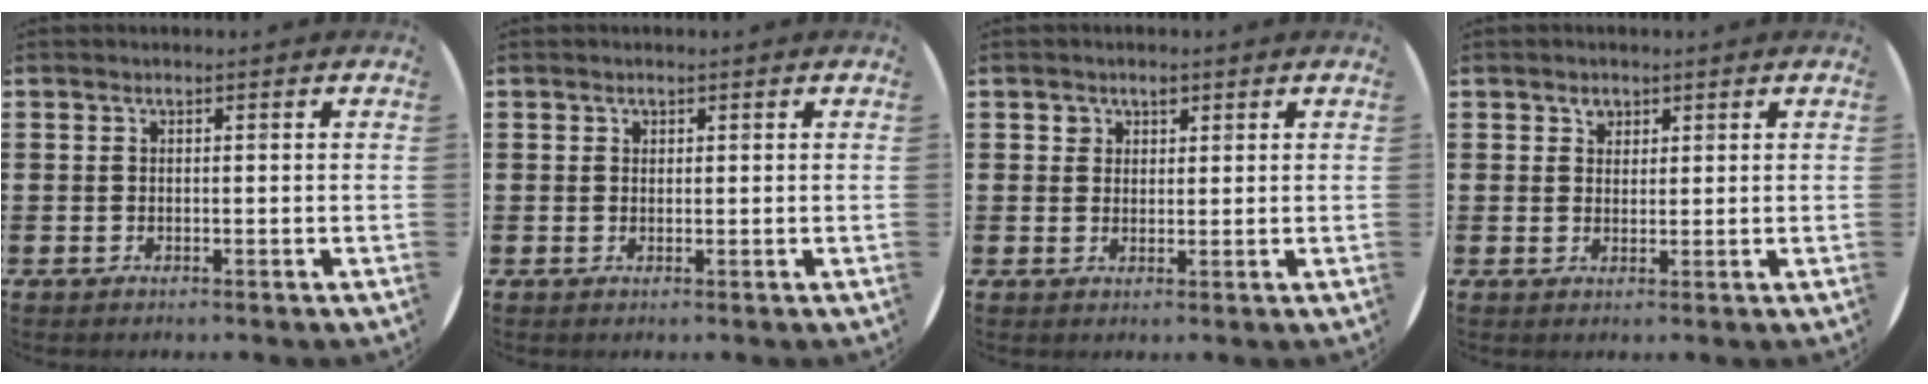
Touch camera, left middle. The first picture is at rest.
{"total": 0.5, "force": [0.3, 0.4, 0.0], "torque": [0.009, 0.002, 0.005]}
{"total": 1.7, "force": [1.1, 1.3, 0.4], "torque": [0.007, -0.002, 0.017]}
{"total": 1.6, "force": [1.2, 1.1, 0.2], "torque": [0.012, -0.005, 0.021]}